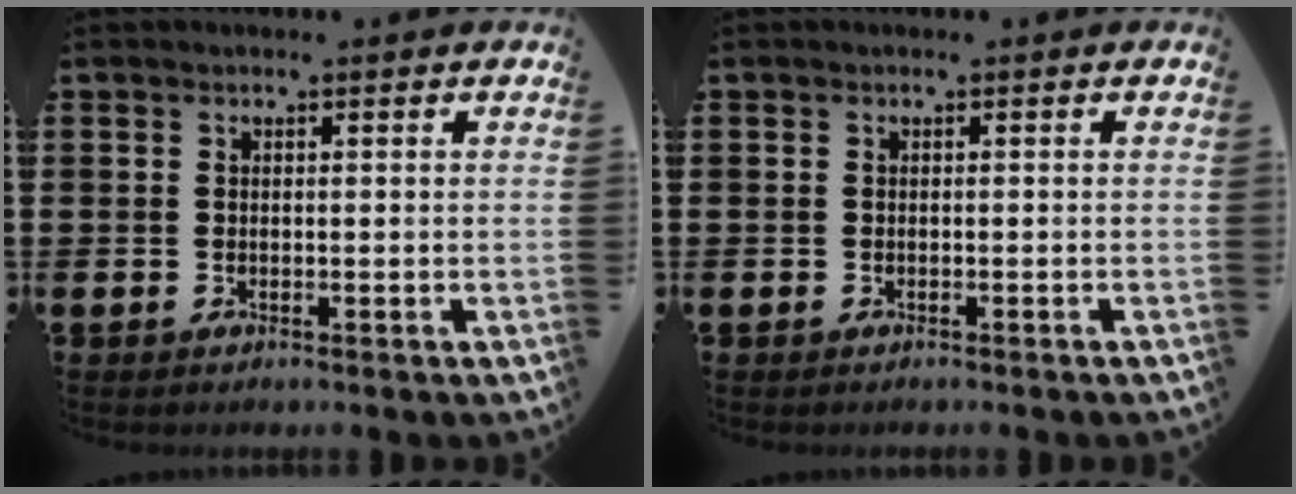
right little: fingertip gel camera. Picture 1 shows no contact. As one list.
[{"total": 0.0}]